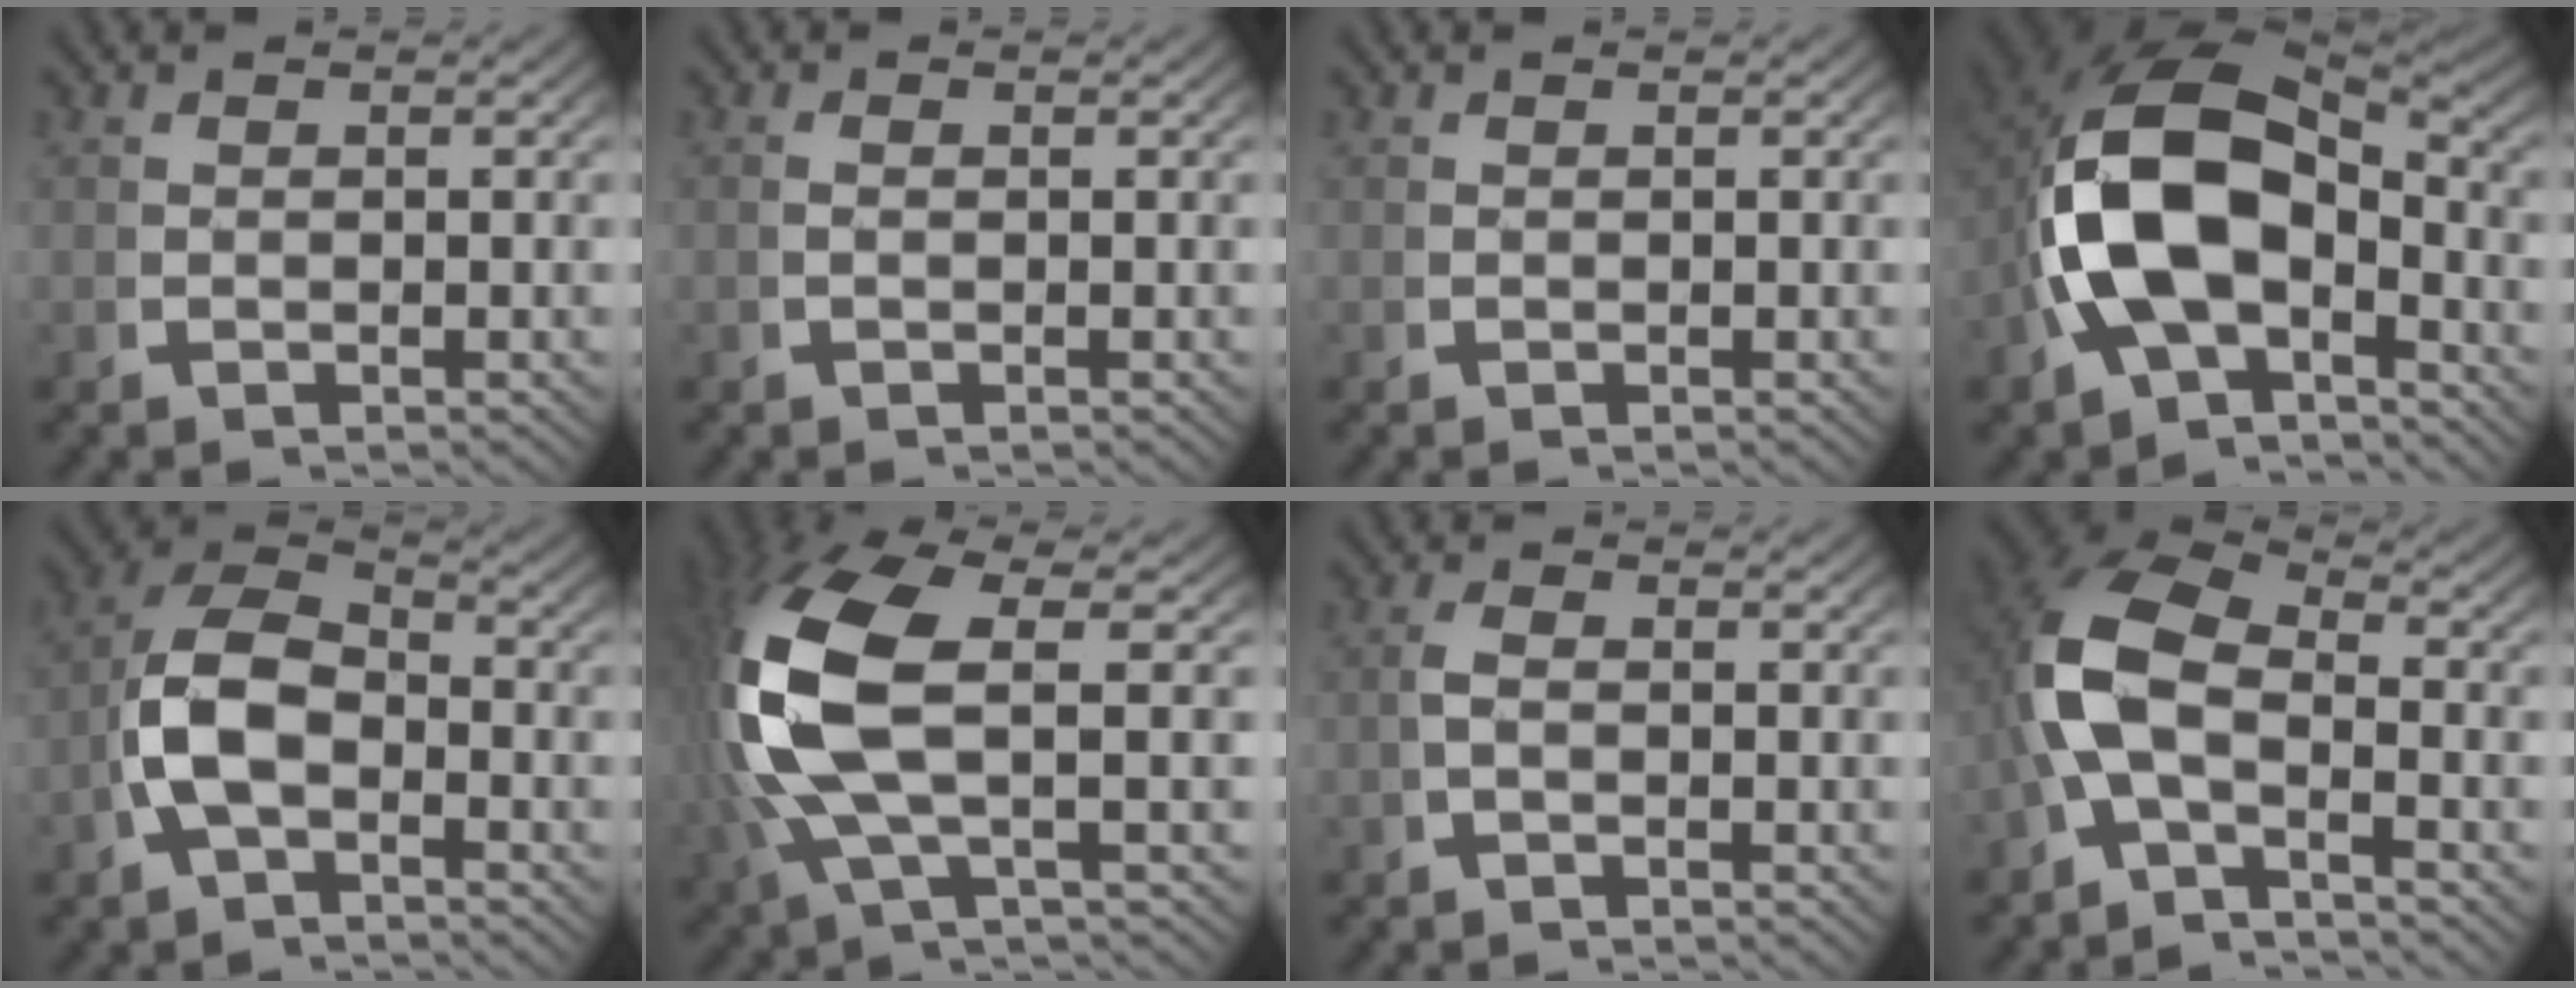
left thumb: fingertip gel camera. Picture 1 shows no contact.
{"total": 0.0}
{"total": 0.0}
{"total": 14.9, "force": [-0.7, 9.8, 11.2], "torque": [-0.244, -0.033, -0.001]}
{"total": 8.4, "force": [-1.3, 6.2, 5.6], "torque": [-0.127, -0.017, -0.025]}
{"total": 12.6, "force": [1.1, 6.1, 11.0], "torque": [-0.262, -0.012, 0.028]}
{"total": 1.3, "force": [-0.2, 0.5, 1.2], "torque": [-0.030, 0.001, -0.007]}
{"total": 10.3, "force": [-0.3, 7.1, 7.5], "torque": [-0.181, -0.017, -0.011]}